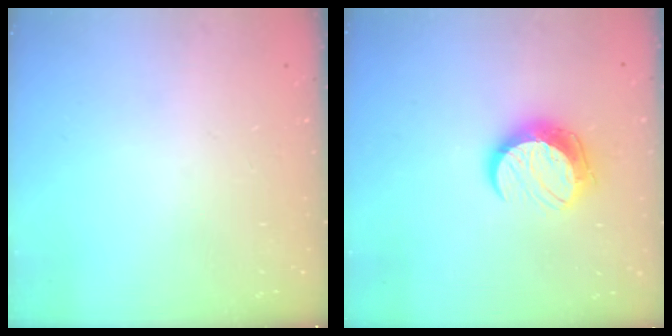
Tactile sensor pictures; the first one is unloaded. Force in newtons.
{"total": 10.7, "press": 10.7, "slide": 0.5}